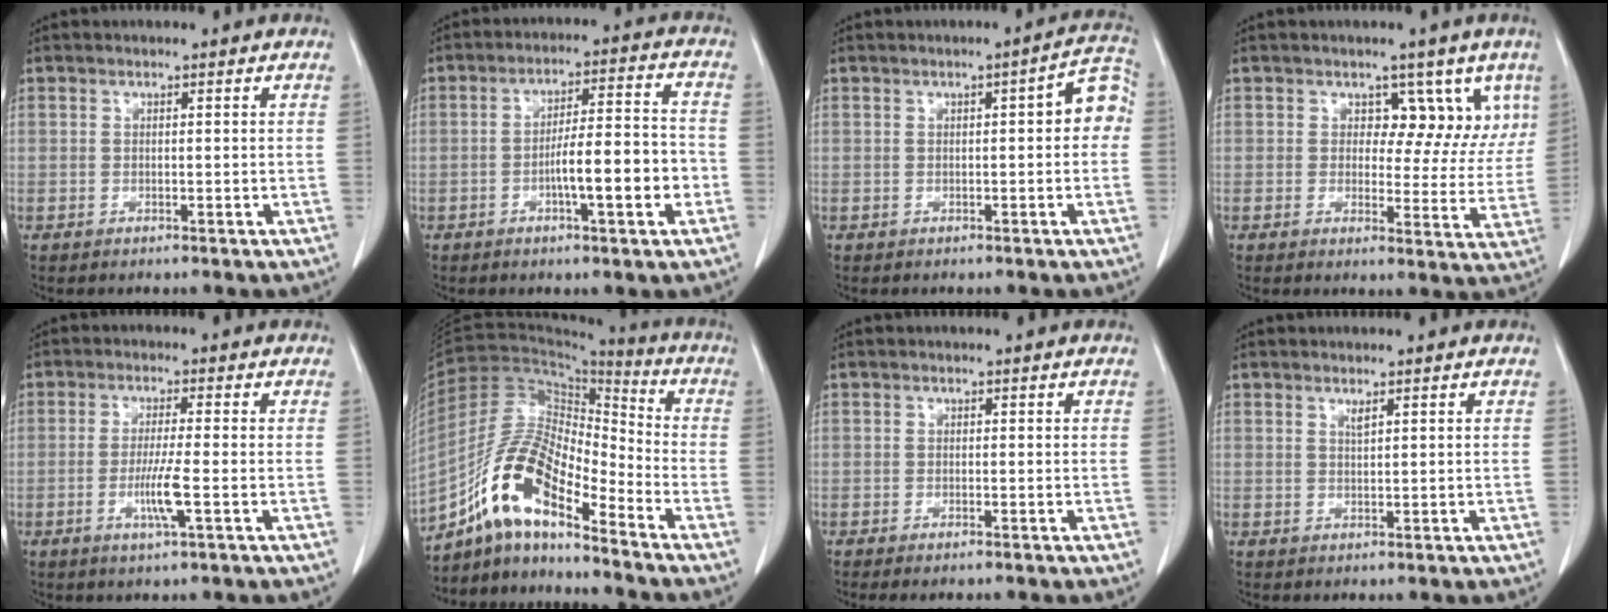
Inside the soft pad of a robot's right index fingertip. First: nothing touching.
{"total": 9.9, "force": [-3.0, 1.2, 9.3], "torque": [-0.151, 0.016, -0.046]}
{"total": 5.1, "force": [0.3, 1.4, 4.9], "torque": [-0.051, 0.022, -0.002]}
{"total": 7.2, "force": [4.0, 4.9, 3.4], "torque": [-0.017, -0.005, 0.042]}
{"total": 6.6, "force": [-2.2, -0.5, 6.2], "torque": [-0.118, -0.013, -0.043]}
{"total": 13.8, "force": [-9.2, 3.6, 9.7], "torque": [-0.193, 0.021, -0.167]}
{"total": 1.5, "force": [-1.2, 0.2, 0.9], "torque": [-0.011, -0.003, -0.016]}
{"total": 0.9, "force": [0.6, 0.0, 0.6], "torque": [-0.014, -0.005, 0.013]}